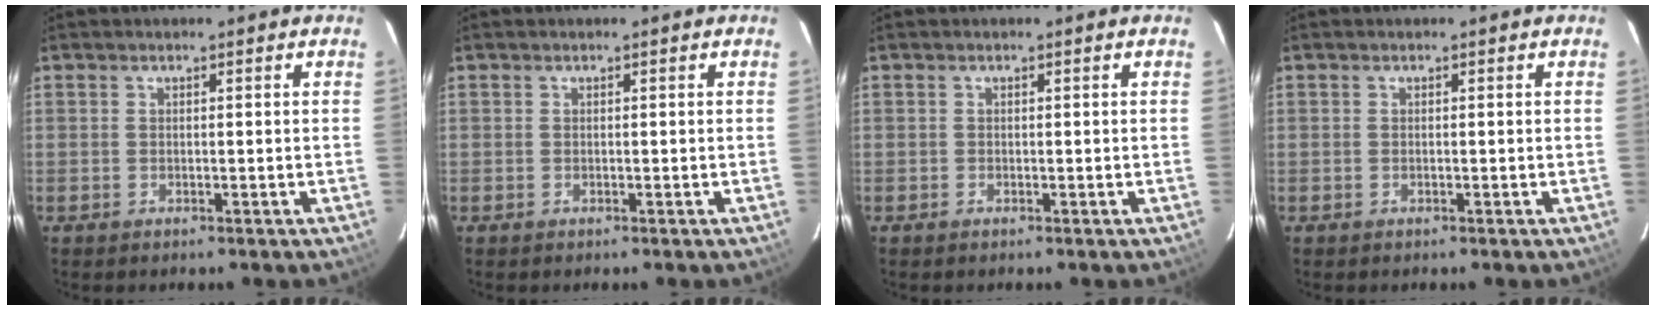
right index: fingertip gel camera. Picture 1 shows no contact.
{"total": 0.0}
{"total": 0.0}
{"total": 0.0}